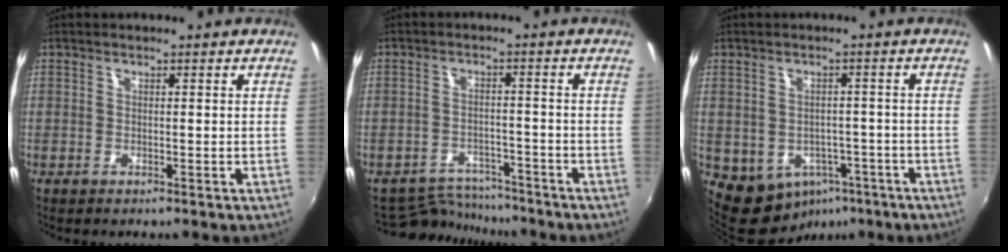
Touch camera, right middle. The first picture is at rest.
{"total": 7.6, "force": [-7.3, 2.2, 0.1], "torque": [-0.017, 0.007, -0.114]}
{"total": 9.0, "force": [-4.5, 7.2, 3.2], "torque": [-0.077, -0.001, -0.039]}